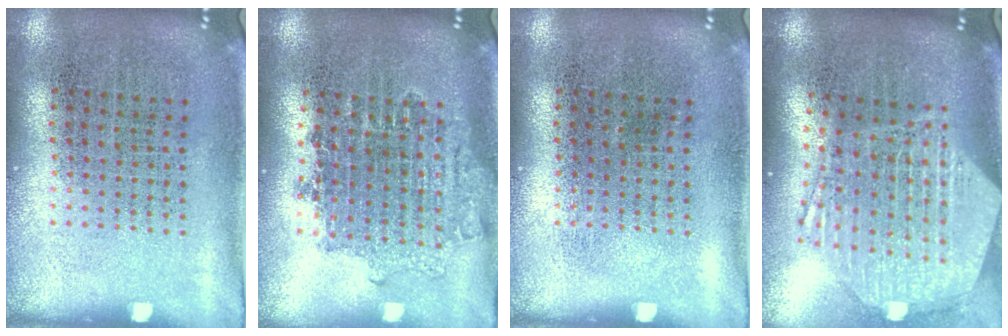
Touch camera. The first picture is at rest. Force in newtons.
{"total": 1.7, "press": 1.4, "slide": 1.0}
{"total": 0.0}
{"total": 3.0, "press": 2.4, "slide": 1.8}